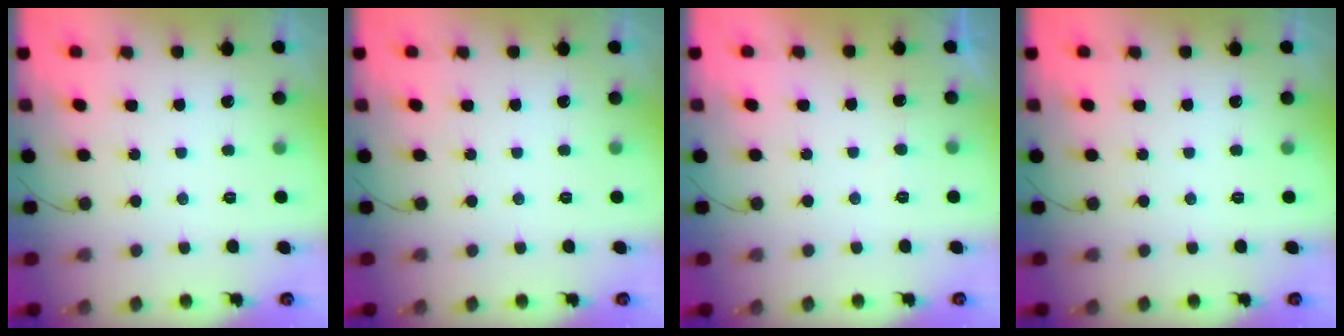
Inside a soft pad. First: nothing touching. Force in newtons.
{"total": 0.0}
{"total": 3.8, "press": 3.8, "slide": 0.3}
{"total": 0.0}